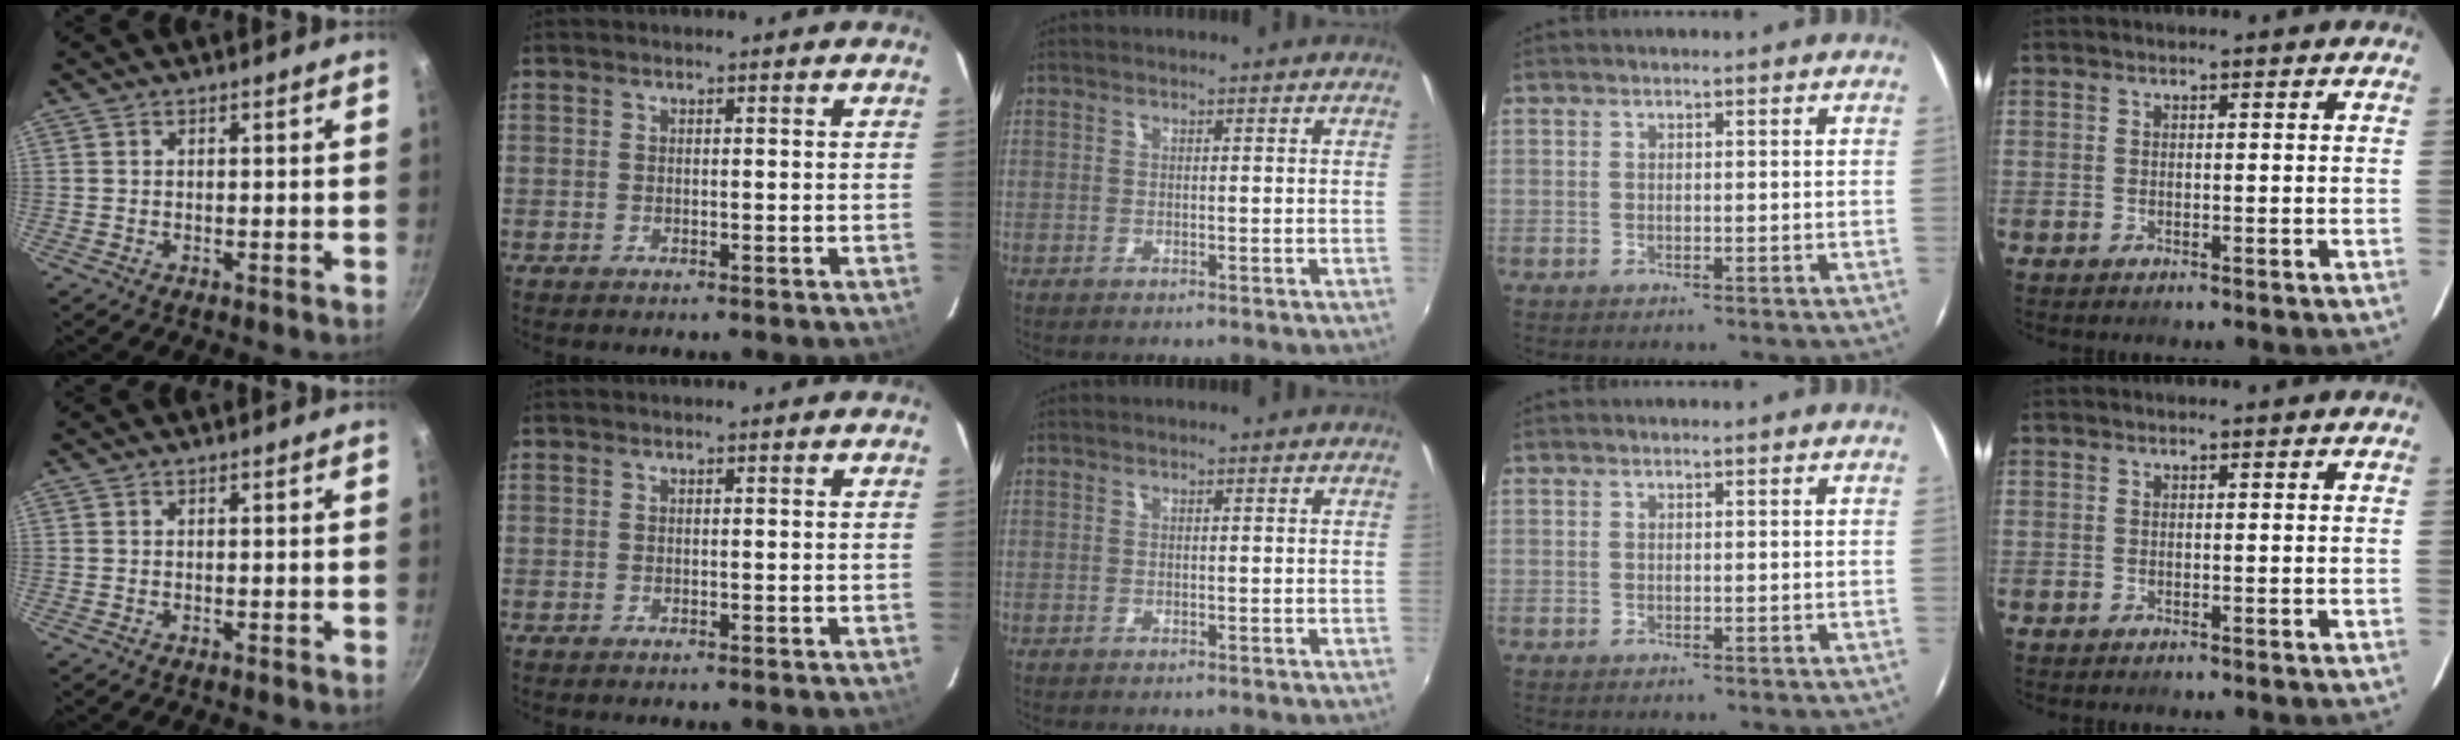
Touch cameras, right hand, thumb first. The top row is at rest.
{}